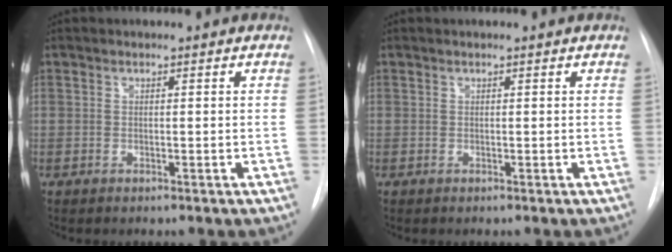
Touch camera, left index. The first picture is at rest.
{"total": 1.0, "force": [0.9, 0.0, 0.3], "torque": [-0.006, 0.009, 0.013]}